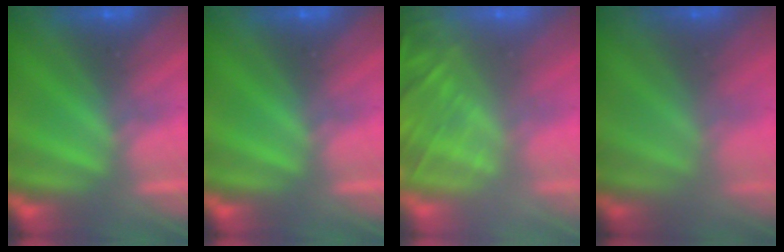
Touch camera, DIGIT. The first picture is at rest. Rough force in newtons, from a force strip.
{"total": 0.0}
{"total": 8.4}
{"total": 1.6}